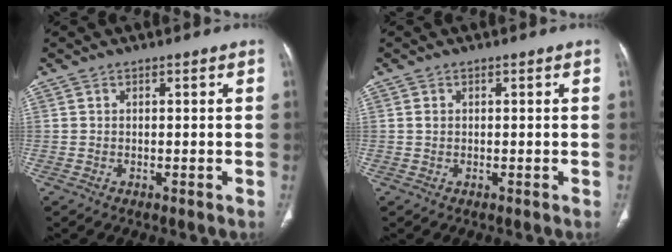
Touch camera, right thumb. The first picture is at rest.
{"total": 0.7, "force": [0.2, 0.6, 0.4], "torque": [-0.005, 0.002, 0.004]}